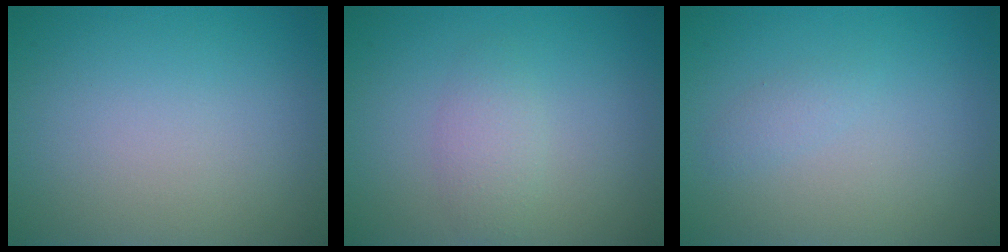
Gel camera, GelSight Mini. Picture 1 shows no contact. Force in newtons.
{"total": 1.8, "press": 1.8, "slide": 0.1}
{"total": 0.8, "press": 0.8, "slide": 0.0}